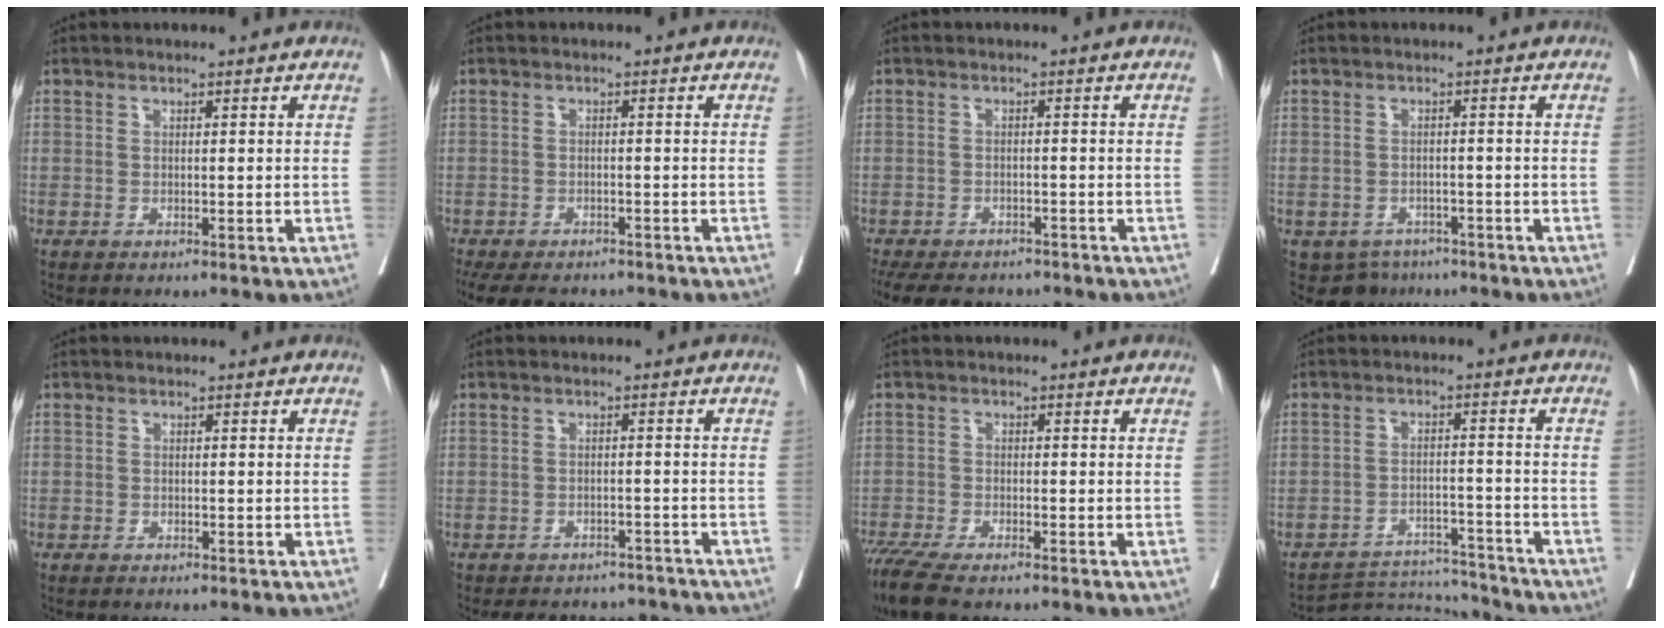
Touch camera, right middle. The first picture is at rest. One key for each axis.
{"total": 11.0, "fx": -9.2, "fy": 4.2, "fz": 4.4, "tx": -0.093, "ty": -0.014, "tz": -0.123}
{"total": 13.0, "fx": -10.9, "fy": 5.2, "fz": 4.9, "tx": -0.117, "ty": -0.011, "tz": -0.143}
{"total": 5.1, "fx": -3.6, "fy": 3.6, "fz": 0.5, "tx": 0.002, "ty": 0.006, "tz": -0.049}
{"total": 1.1, "fx": -0.9, "fy": 0.5, "fz": 0.1, "tx": -0.003, "ty": 0.001, "tz": -0.015}
{"total": 11.0, "fx": -10.1, "fy": 3.7, "fz": 2.2, "tx": -0.034, "ty": 0.015, "tz": -0.120}
{"total": 8.2, "fx": -6.6, "fy": 1.4, "fz": 4.6, "tx": -0.082, "ty": -0.017, "tz": -0.113}
{"total": 8.5, "fx": -8.4, "fy": 0.0, "fz": -1.5, "tx": 0.022, "ty": 0.017, "tz": -0.134}